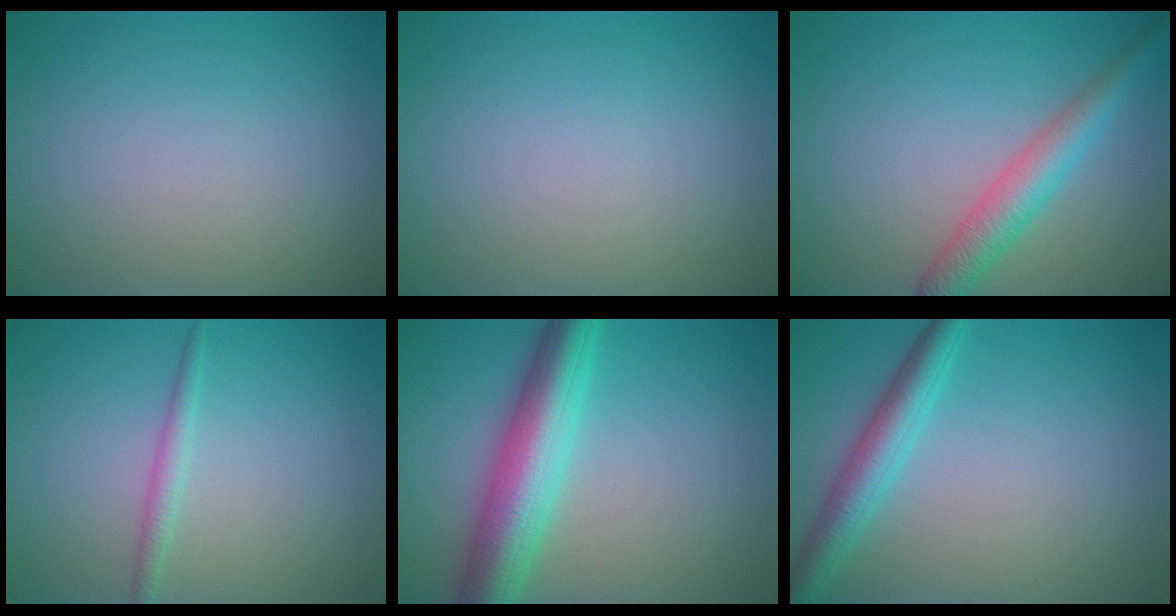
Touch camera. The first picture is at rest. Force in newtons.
{"total": 0.0}
{"total": 3.9, "press": 3.9, "slide": 0.1}
{"total": 1.4, "press": 1.4, "slide": 0.1}
{"total": 7.5, "press": 7.5, "slide": 0.2}
{"total": 3.8, "press": 3.8, "slide": 0.1}